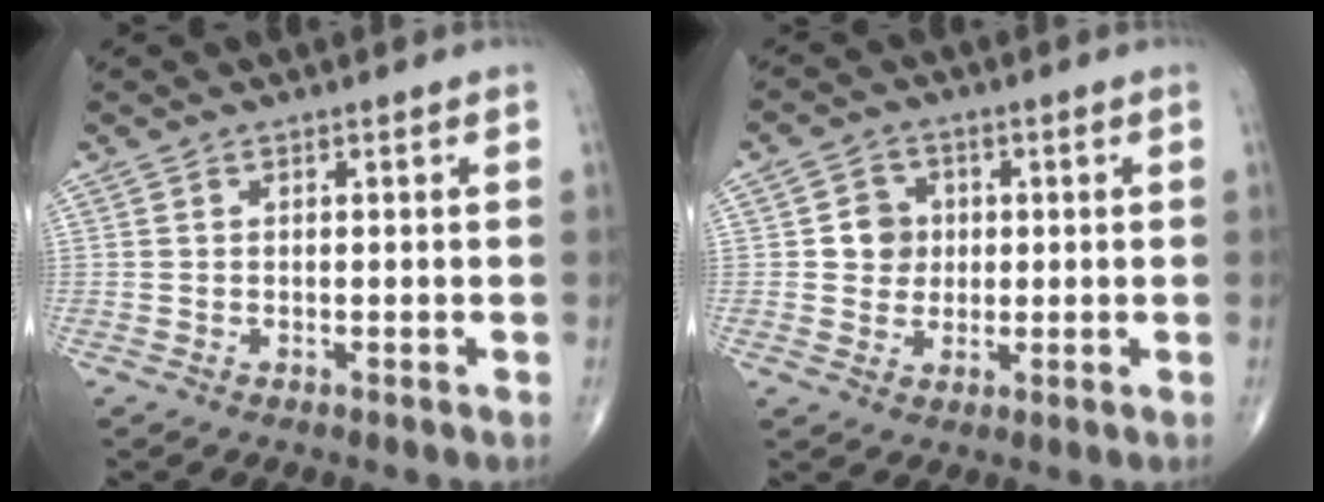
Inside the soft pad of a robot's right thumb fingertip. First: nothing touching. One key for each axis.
{"total": 5.2, "fx": 0.6, "fy": 4.7, "fz": 2.0, "tx": -0.006, "ty": 0.004, "tz": 0.006}